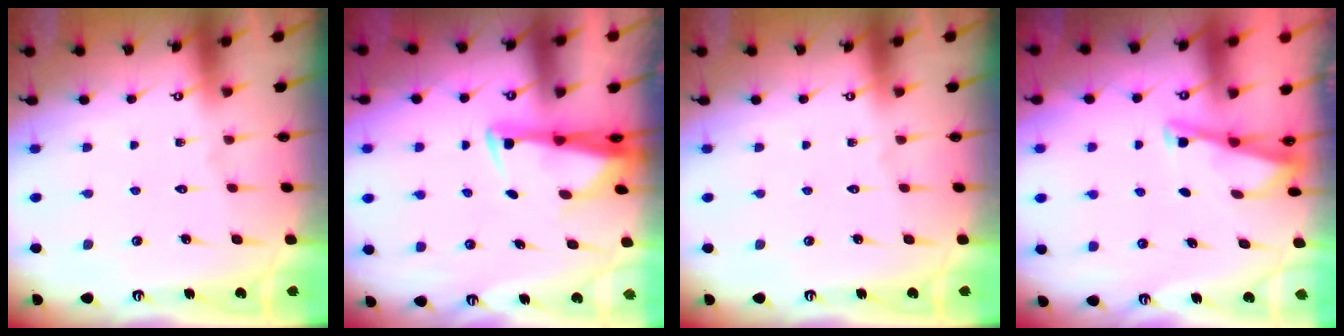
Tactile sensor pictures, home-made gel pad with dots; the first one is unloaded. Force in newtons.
{"total": 2.9, "press": 2.8, "slide": 0.9}
{"total": 0.0}
{"total": 3.2, "press": 3.1, "slide": 0.4}